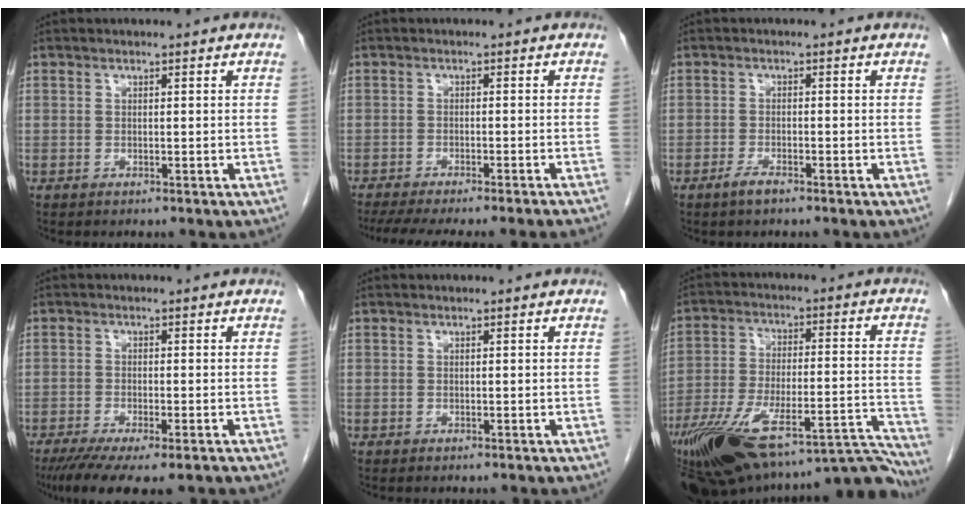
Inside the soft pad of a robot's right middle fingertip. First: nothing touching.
{"total": 12.8, "force": [-11.3, -0.6, 6.1], "torque": [-0.072, -0.024, -0.156]}
{"total": 2.0, "force": [-1.5, 0.4, 1.3], "torque": [-0.032, -0.002, -0.029]}
{"total": 9.2, "force": [-6.6, 1.8, 6.2], "torque": [-0.091, -0.019, -0.103]}
{"total": 0.0}
{"total": 31.0, "force": [-25.0, 7.2, 16.8], "torque": [-0.248, -0.008, -0.363]}